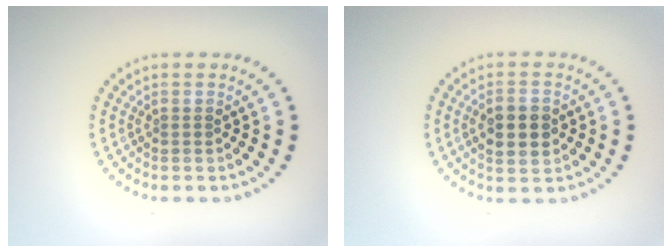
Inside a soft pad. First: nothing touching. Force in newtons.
{"total": 3.9, "press": 3.9, "slide": 0.2}